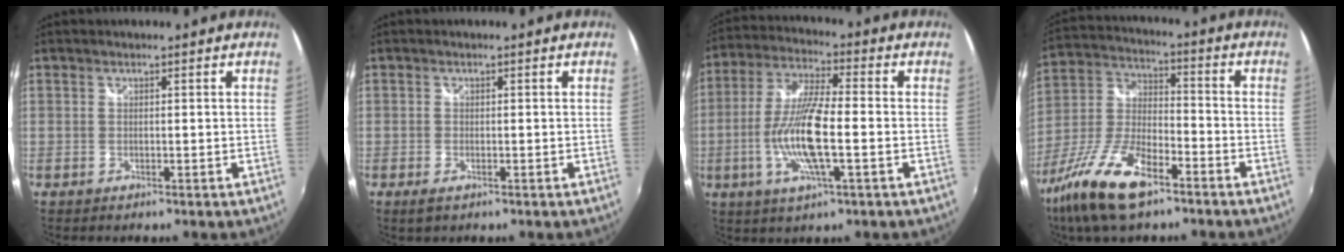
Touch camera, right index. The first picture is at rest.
{"total": 1.8, "force": [-1.1, 0.8, 1.1], "torque": [-0.022, -0.005, -0.018]}
{"total": 13.3, "force": [-3.0, 2.5, 12.7], "torque": [-0.258, -0.007, -0.058]}
{"total": 16.8, "force": [-10.7, 5.8, 11.7], "torque": [-0.258, -0.023, -0.208]}